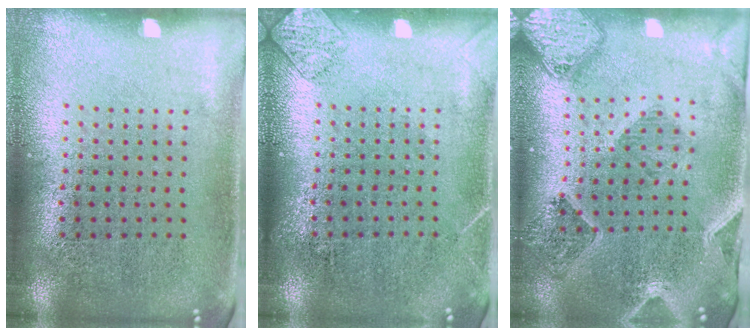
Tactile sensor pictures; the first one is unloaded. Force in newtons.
{"total": 1.3, "press": 1.3, "slide": 0.1}
{"total": 1.6, "press": 1.5, "slide": 0.3}